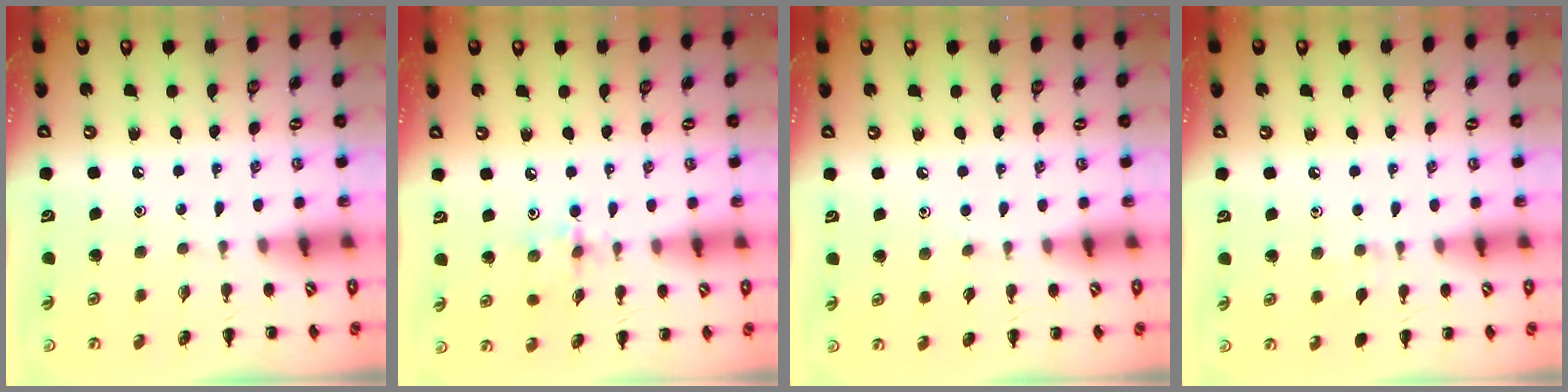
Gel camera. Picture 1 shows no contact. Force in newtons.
{"total": 2.9, "press": 2.9, "slide": 0.5}
{"total": 2.9, "press": 2.7, "slide": 1.1}
{"total": 4.5, "press": 4.2, "slide": 1.5}